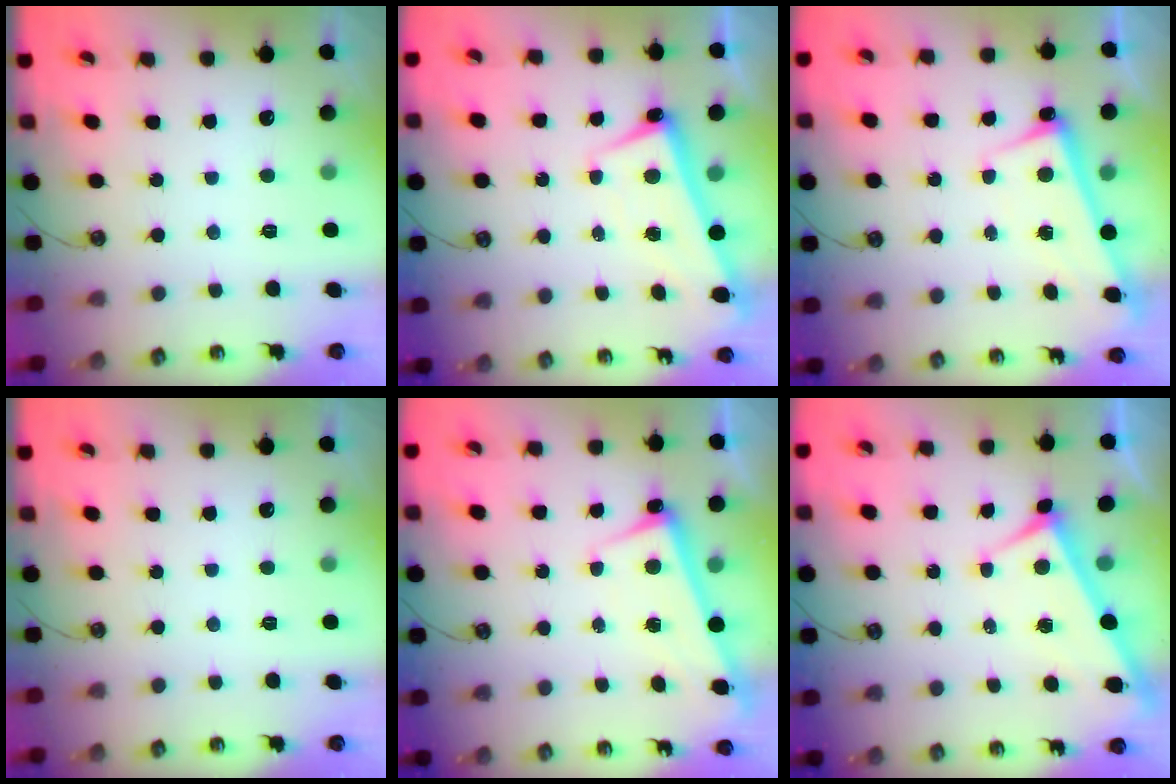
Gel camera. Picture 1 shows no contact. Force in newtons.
{"total": 2.6, "press": 2.4, "slide": 0.8}
{"total": 2.8, "press": 2.7, "slide": 0.5}
{"total": 0.0}
{"total": 2.6, "press": 2.5, "slide": 0.7}
{"total": 3.9, "press": 3.9, "slide": 0.7}